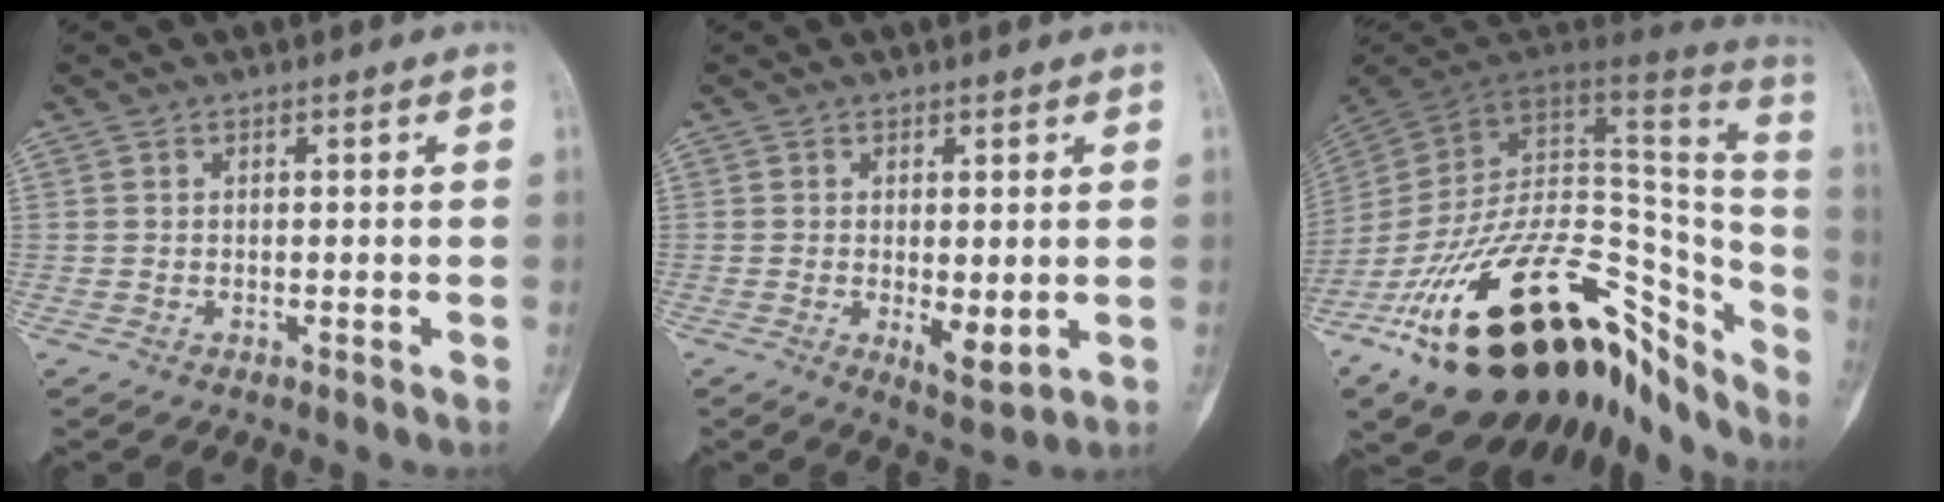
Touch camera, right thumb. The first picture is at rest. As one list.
[{"total": 4.9, "force": [-0.5, 2.0, 4.4], "torque": [-0.063, -0.016, -0.001]}, {"total": 38.1, "force": [-20.6, 19.6, 25.3], "torque": [-0.332, 0.070, -0.309]}]